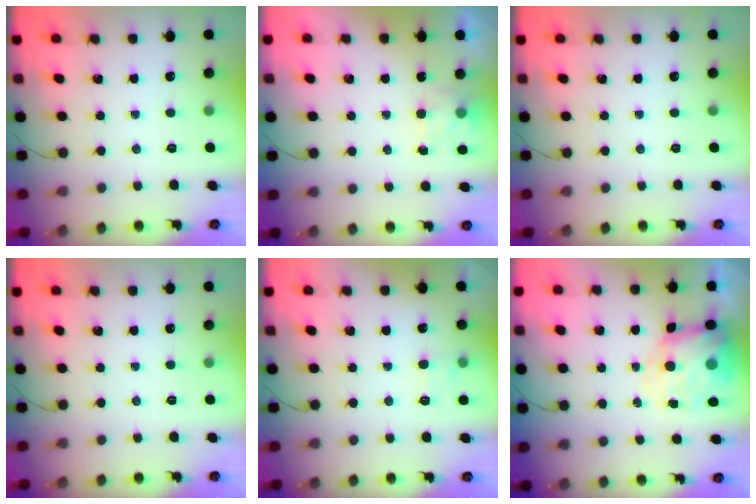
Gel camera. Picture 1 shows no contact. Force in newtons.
{"total": 3.0, "press": 2.7, "slide": 1.4}
{"total": 0.0}
{"total": 0.0}
{"total": 5.8, "press": 5.6, "slide": 1.2}
{"total": 8.6, "press": 8.3, "slide": 2.2}